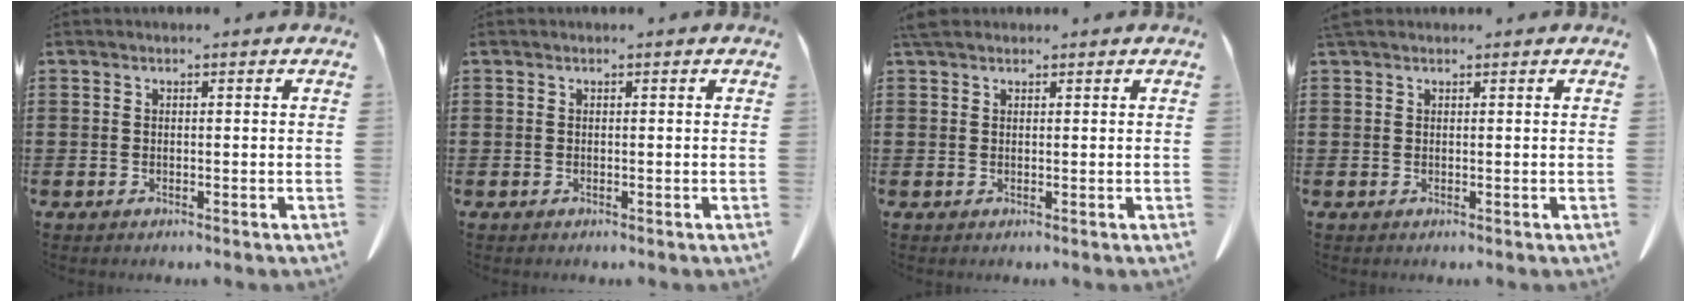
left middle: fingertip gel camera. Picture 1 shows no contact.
{"total": 0.0}
{"total": 1.8, "force": [1.5, 0.8, 0.8], "torque": [-0.021, 0.006, 0.028]}
{"total": 0.8, "force": [0.7, 0.4, 0.3], "torque": [-0.009, 0.002, 0.013]}